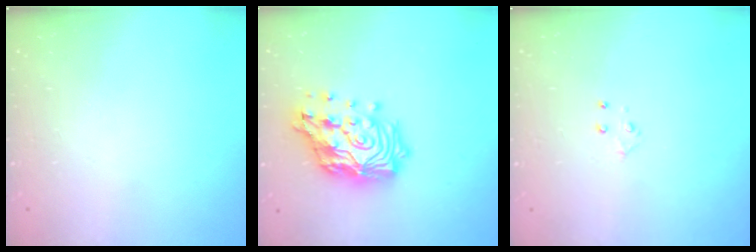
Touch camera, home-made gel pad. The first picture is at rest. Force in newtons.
{"total": 20.6, "press": 20.5, "slide": 2.7}
{"total": 4.2, "press": 4.2, "slide": 0.4}